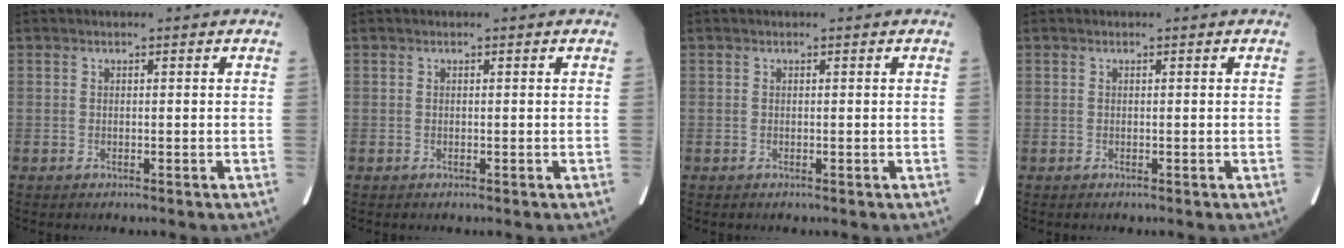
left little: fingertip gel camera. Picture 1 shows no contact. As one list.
[{"total": 0.0}, {"total": 0.0}, {"total": 0.0}]